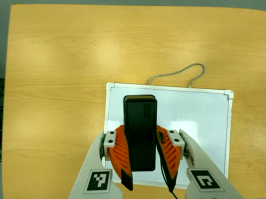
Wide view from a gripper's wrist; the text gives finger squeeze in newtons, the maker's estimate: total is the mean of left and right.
{"total": 9.3, "left": 8.0, "right": 10.6}